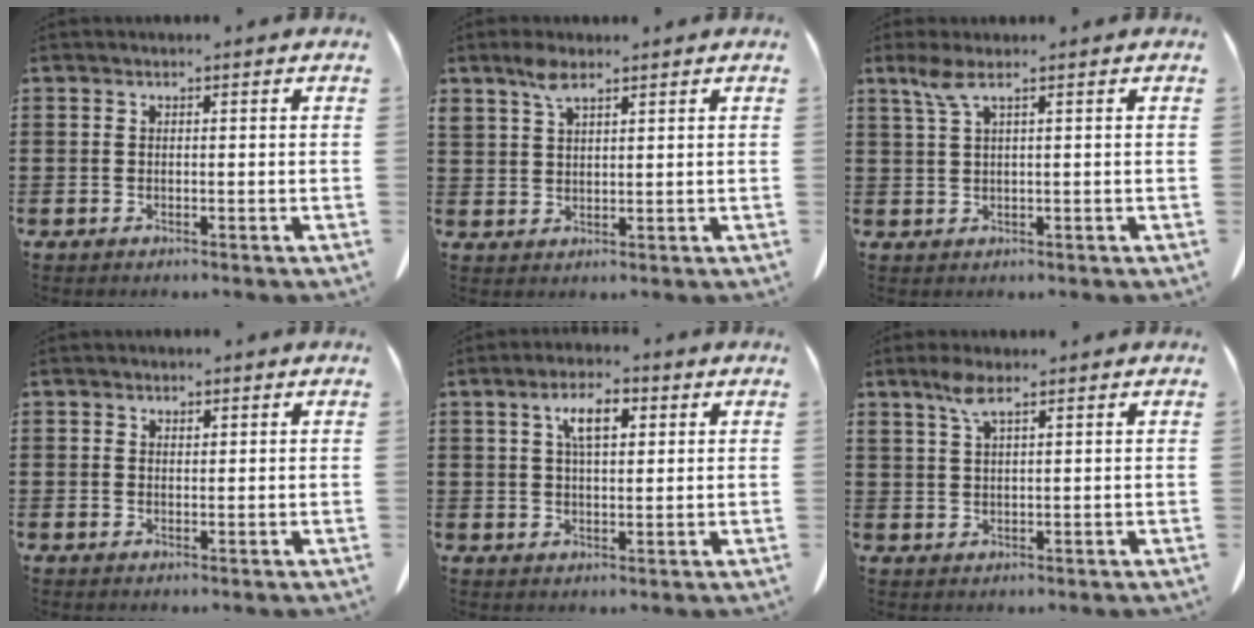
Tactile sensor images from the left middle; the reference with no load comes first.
{"total": 3.3, "force": [2.4, 1.2, 1.8], "torque": [-0.042, 0.004, 0.044]}
{"total": 2.6, "force": [1.4, 0.1, 2.2], "torque": [-0.050, 0.001, 0.025]}
{"total": 0.9, "force": [0.7, 0.6, 0.2], "torque": [-0.006, 0.003, 0.014]}
{"total": 5.4, "force": [2.2, 2.0, 4.5], "torque": [-0.088, 0.008, 0.034]}
{"total": 3.6, "force": [2.3, 0.8, 2.6], "torque": [-0.059, 0.005, 0.041]}